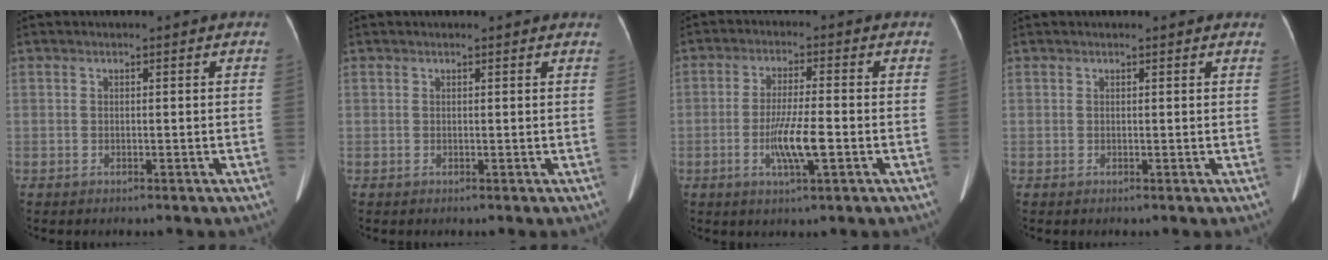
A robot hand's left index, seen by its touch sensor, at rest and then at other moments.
{"total": 4.1, "force": [3.8, 0.7, 1.2], "torque": [-0.011, 0.019, 0.029]}
{"total": 6.5, "force": [-1.9, 0.3, 6.2], "torque": [-0.120, -0.011, -0.036]}
{"total": 3.9, "force": [3.5, 0.8, 1.3], "torque": [-0.012, 0.023, 0.029]}